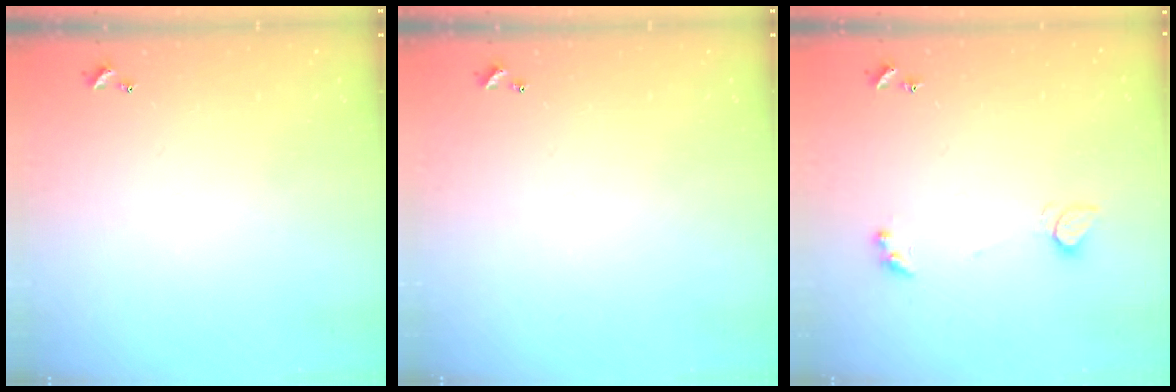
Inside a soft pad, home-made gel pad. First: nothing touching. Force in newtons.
{"total": 0.0}
{"total": 1.4, "press": 1.2, "slide": 0.6}